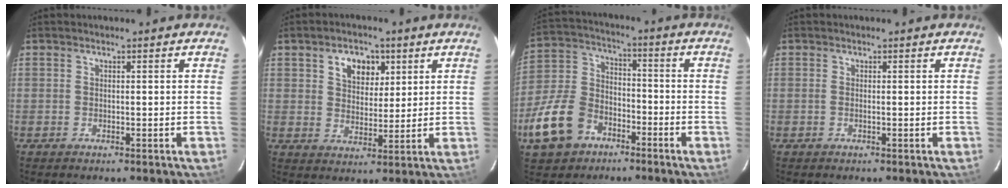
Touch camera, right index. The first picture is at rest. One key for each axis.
{"total": 6.9, "fx": 3.2, "fy": 4.9, "fz": 3.8, "tx": -0.062, "ty": 0.015, "tz": 0.056}
{"total": 15.4, "fx": -8.2, "fy": 10.6, "fz": 7.5, "tx": -0.195, "ty": 0.025, "tz": -0.136}
{"total": 0.5, "fx": -0.1, "fy": -0.1, "fz": 0.5, "tx": -0.012, "ty": 0.001, "tz": -0.004}